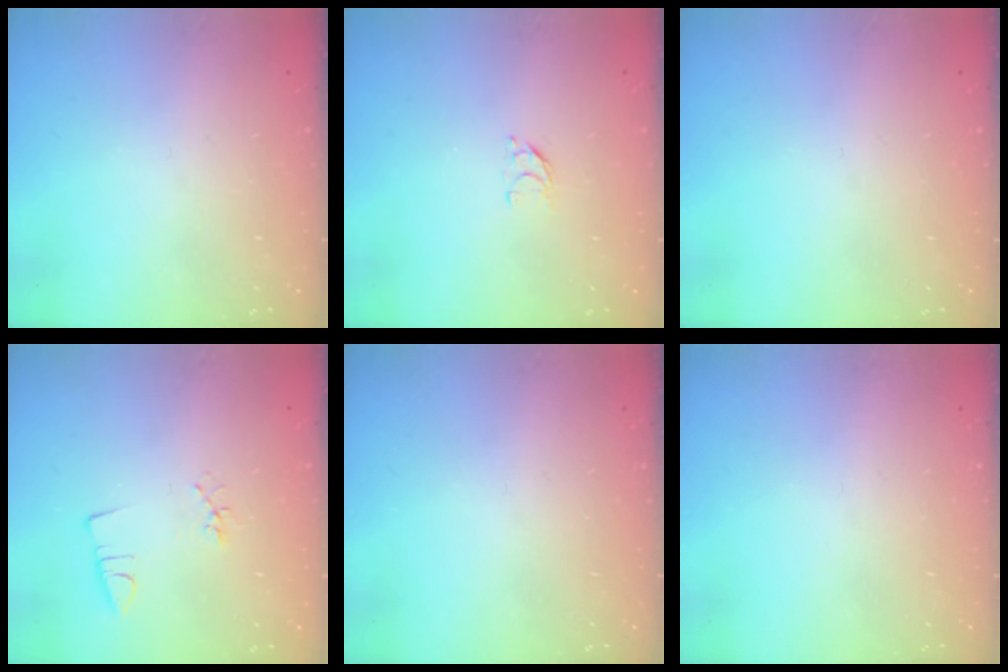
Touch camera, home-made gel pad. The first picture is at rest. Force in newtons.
{"total": 2.9, "press": 2.9, "slide": 0.2}
{"total": 0.0}
{"total": 2.3, "press": 1.7, "slide": 1.5}
{"total": 0.0}
{"total": 0.0}